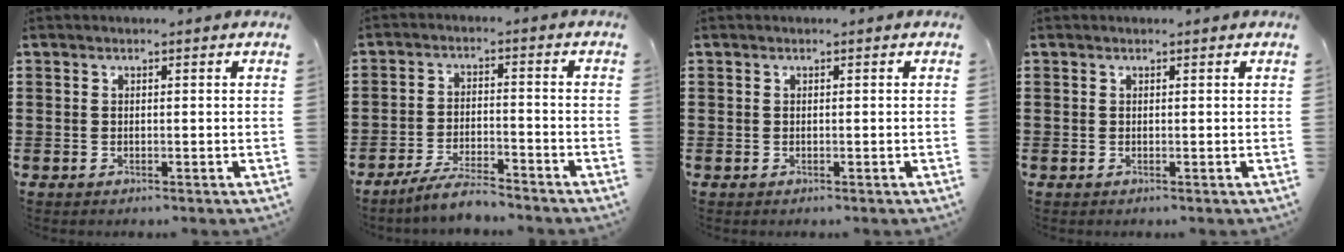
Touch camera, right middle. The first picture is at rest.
{"total": 5.1, "force": [-4.7, 0.3, 1.9], "torque": [-0.044, -0.002, -0.093]}
{"total": 0.0}
{"total": 0.0}